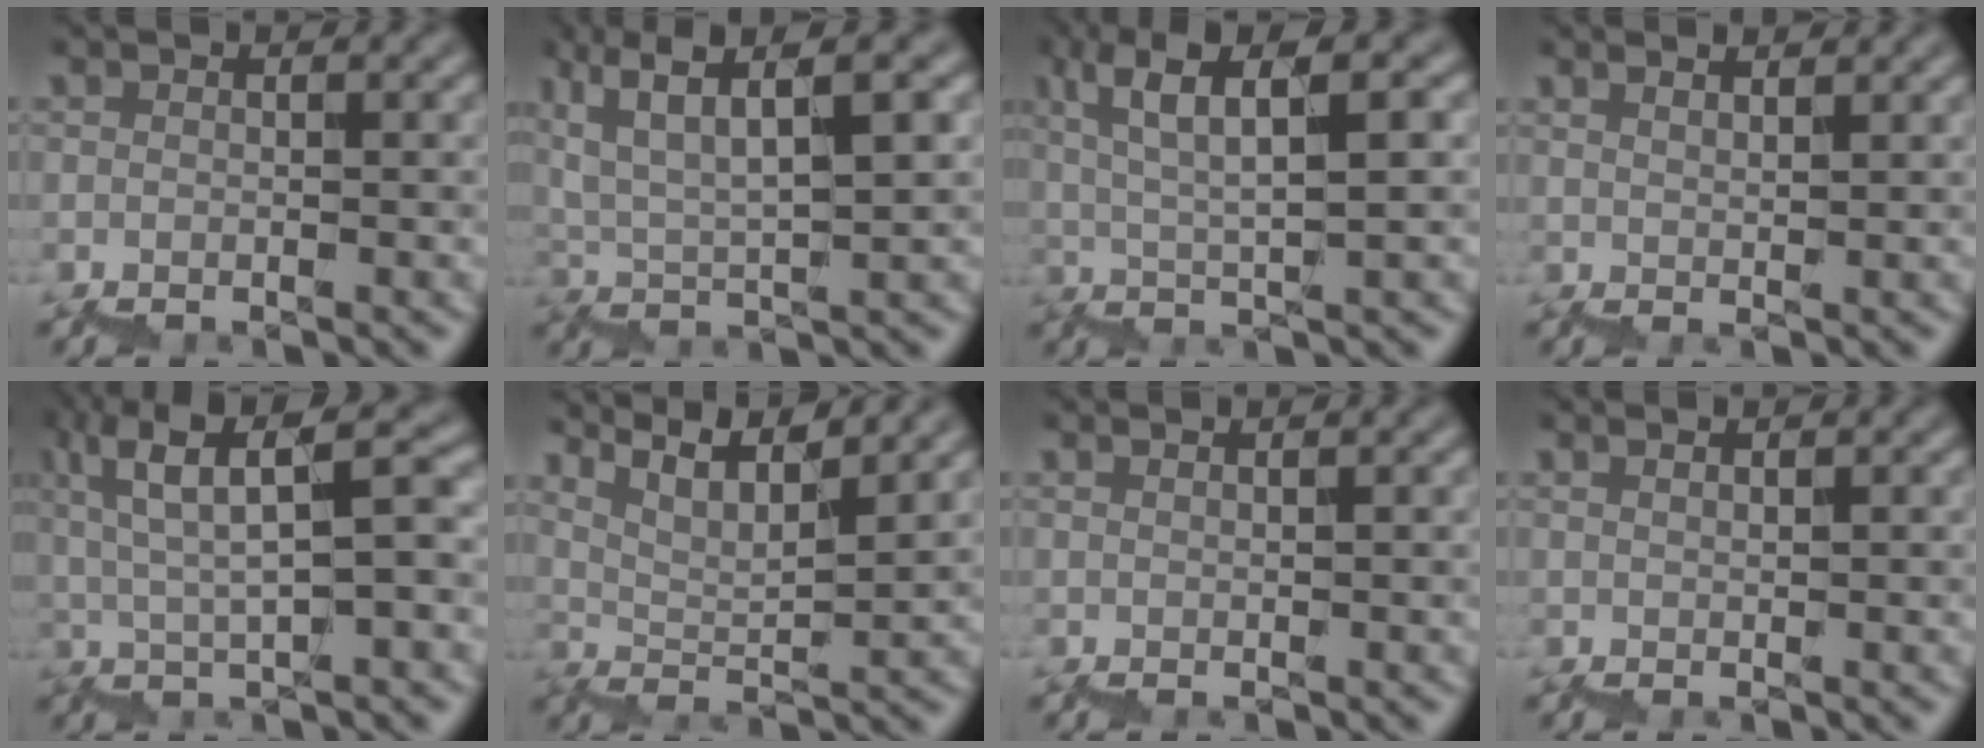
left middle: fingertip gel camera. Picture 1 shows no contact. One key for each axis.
{"total": 6.4, "fx": 4.3, "fy": 1.0, "fz": 4.6, "tx": -0.064, "ty": 0.018, "tz": 0.083}
{"total": 6.1, "fx": 3.7, "fy": 1.0, "fz": 4.8, "tx": -0.070, "ty": 0.019, "tz": 0.069}
{"total": 2.6, "fx": 2.2, "fy": 0.6, "fz": 1.3, "tx": 0.002, "ty": 0.010, "tz": 0.035}
{"total": 8.0, "fx": 4.0, "fy": 1.6, "fz": 6.8, "tx": -0.093, "ty": 0.026, "tz": 0.070}
{"total": 6.7, "fx": 6.3, "fy": 0.7, "fz": 2.1, "tx": -0.023, "ty": 0.019, "tz": 0.113}
{"total": 0.7, "fx": 0.5, "fy": 0.1, "fz": 0.4, "tx": 0.000, "ty": 0.000, "tz": 0.010}
{"total": 0.9, "fx": 0.8, "fy": 0.1, "fz": 0.4, "tx": 0.000, "ty": 0.001, "tz": 0.015}